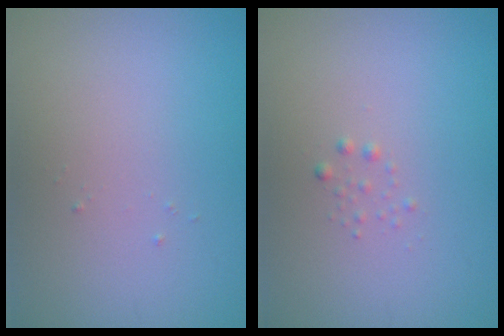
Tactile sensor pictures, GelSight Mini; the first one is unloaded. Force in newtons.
{"total": 0.6, "press": 0.6, "slide": 0.0}